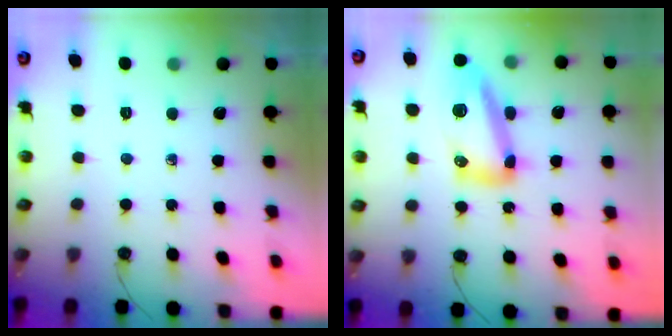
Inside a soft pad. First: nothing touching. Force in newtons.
{"total": 13.9, "press": 13.9, "slide": 1.1}